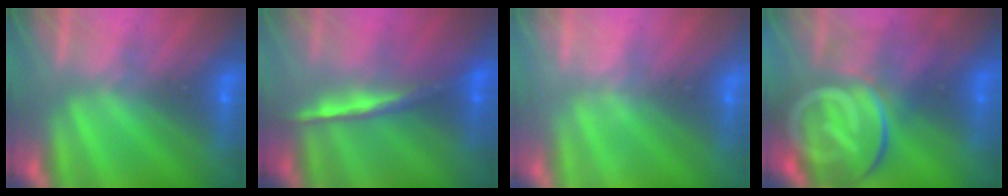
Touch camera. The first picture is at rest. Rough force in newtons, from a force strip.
{"total": 1.5}
{"total": 2.0}
{"total": 8.0}